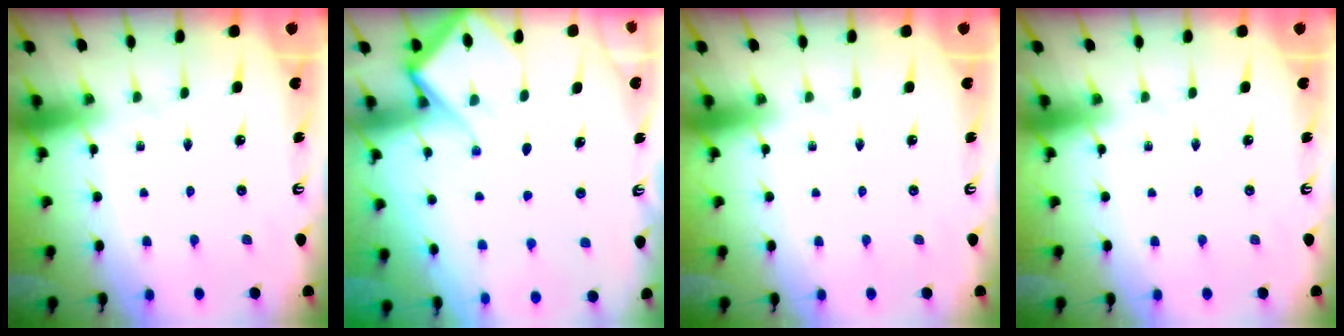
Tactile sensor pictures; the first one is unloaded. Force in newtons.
{"total": 7.4, "press": 7.4, "slide": 0.8}
{"total": 0.0}
{"total": 0.0}